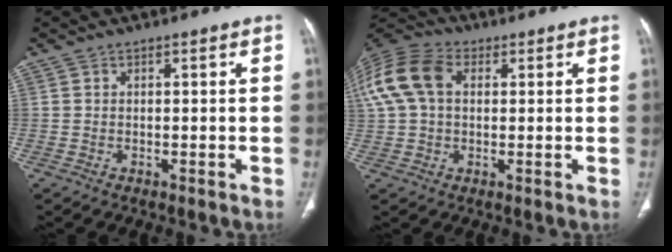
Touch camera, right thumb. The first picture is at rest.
{"total": 15.8, "force": [3.9, 10.9, 10.8], "torque": [-0.254, 0.037, 0.069]}